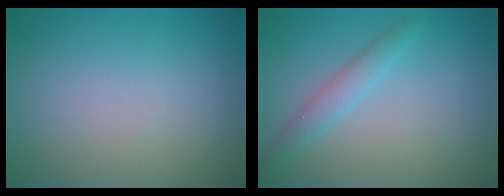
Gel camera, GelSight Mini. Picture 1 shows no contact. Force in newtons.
{"total": 1.9, "press": 1.9, "slide": 0.0}